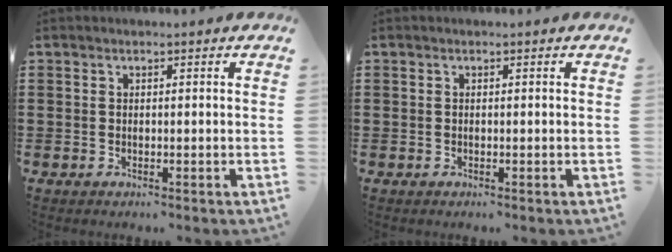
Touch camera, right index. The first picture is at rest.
{"total": 0.0}